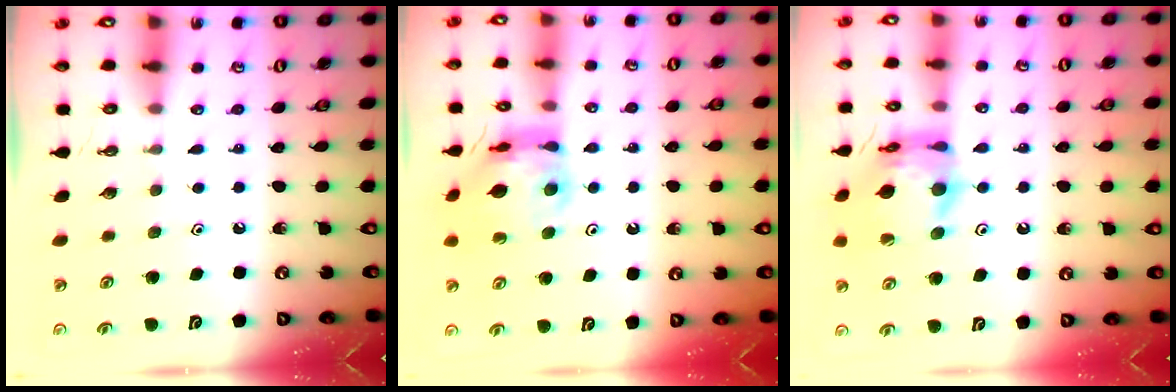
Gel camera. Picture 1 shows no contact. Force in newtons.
{"total": 11.5, "press": 11.4, "slide": 1.2}
{"total": 13.7, "press": 13.6, "slide": 1.7}